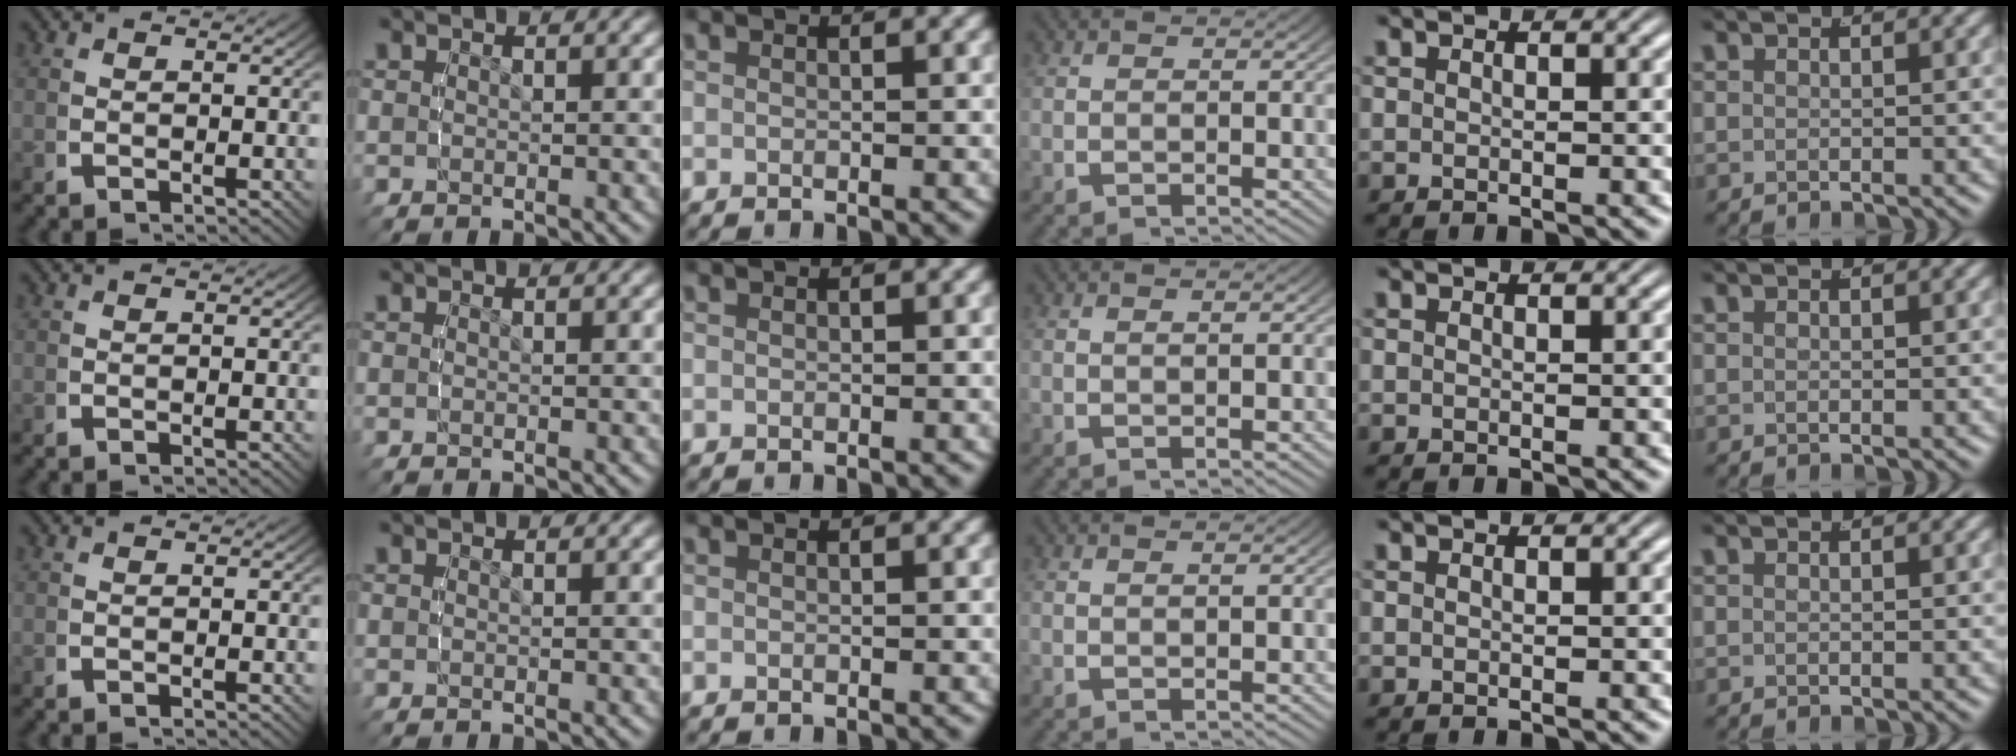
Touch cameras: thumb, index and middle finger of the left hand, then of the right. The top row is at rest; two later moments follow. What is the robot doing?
{"motion": "lift_and_place", "object": "tape"}